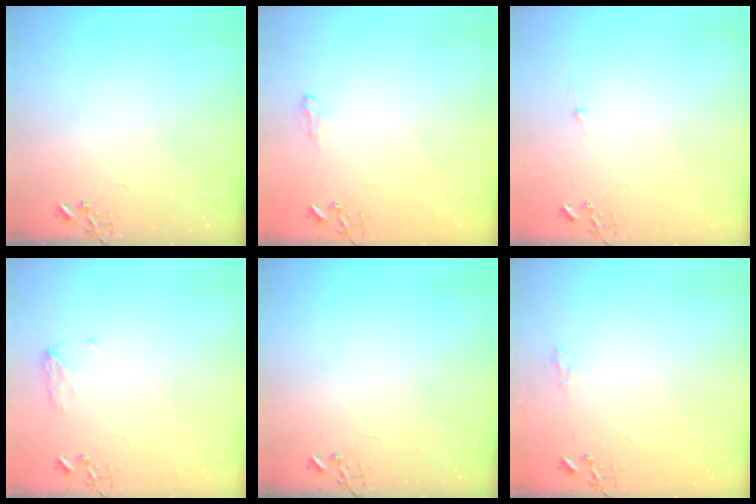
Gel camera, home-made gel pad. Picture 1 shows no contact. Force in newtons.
{"total": 7.9, "press": 7.8, "slide": 1.0}
{"total": 2.8, "press": 2.8, "slide": 0.3}
{"total": 6.5, "press": 6.5, "slide": 0.5}
{"total": 0.0}
{"total": 6.0, "press": 5.9, "slide": 0.8}